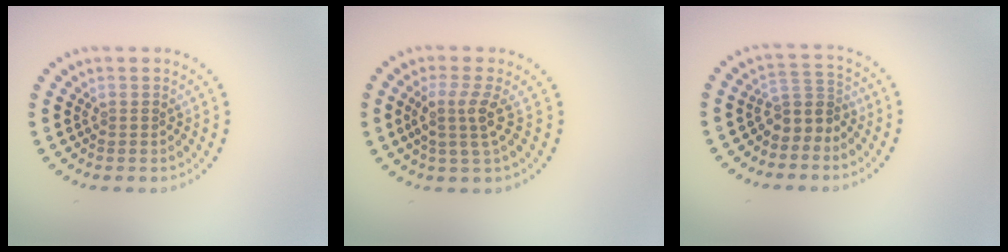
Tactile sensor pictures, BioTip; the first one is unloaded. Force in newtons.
{"total": 2.7, "press": 2.1, "slide": 1.8}
{"total": 2.8, "press": 2.0, "slide": 2.0}